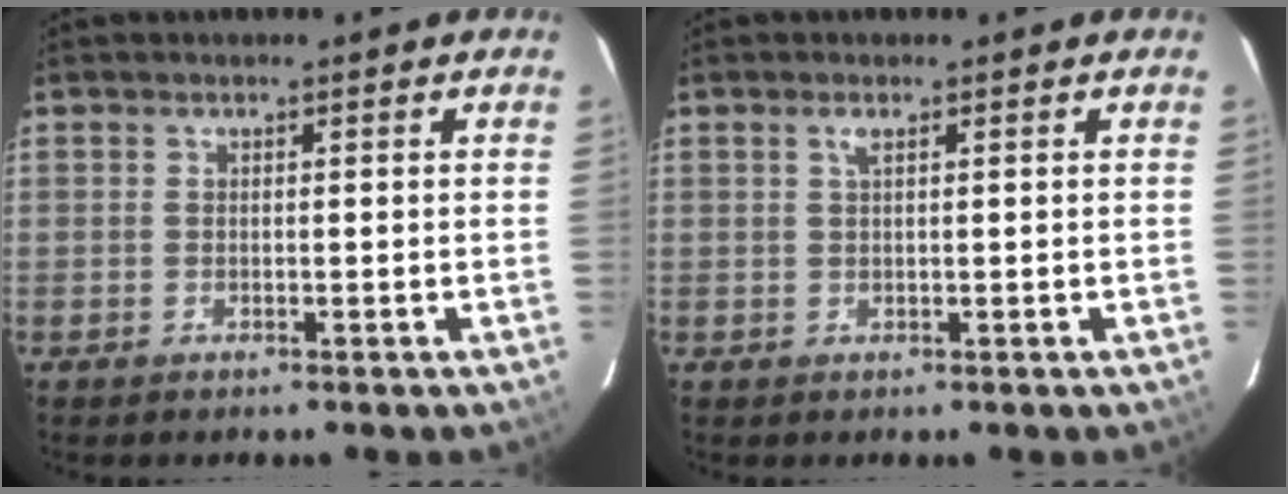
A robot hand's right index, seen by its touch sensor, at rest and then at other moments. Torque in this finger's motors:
{"motor_torque": [0.13, -0.05, 0.09, 0.03]}